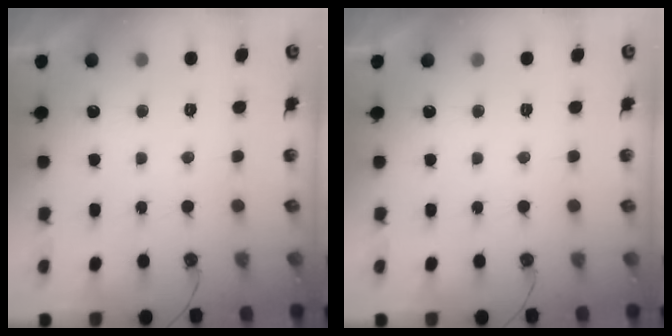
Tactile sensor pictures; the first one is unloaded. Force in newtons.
{"total": 0.0}